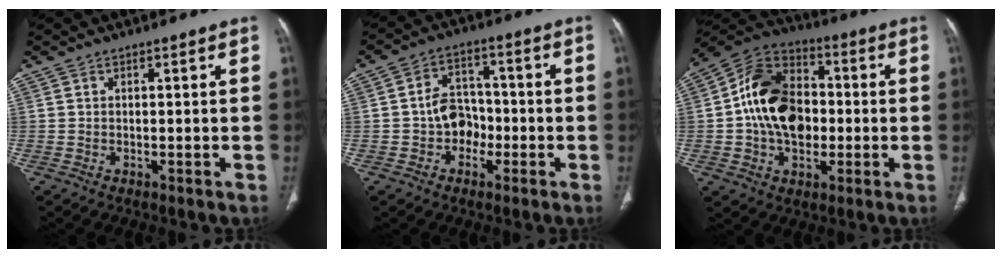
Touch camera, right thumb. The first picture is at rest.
{"total": 7.1, "force": [-1.8, 5.7, 3.8], "torque": [-0.032, 0.029, -0.038]}
{"total": 17.4, "force": [-0.4, 12.3, 12.3], "torque": [-0.186, 0.029, -0.012]}